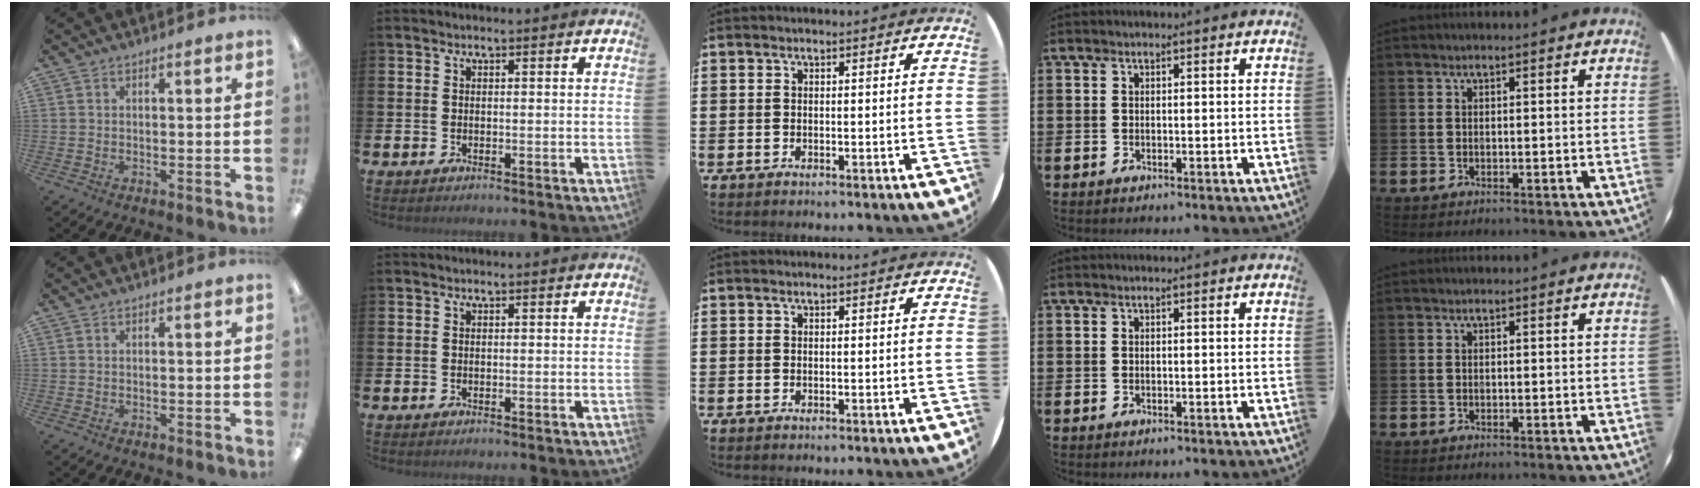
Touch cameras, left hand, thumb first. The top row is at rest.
{}